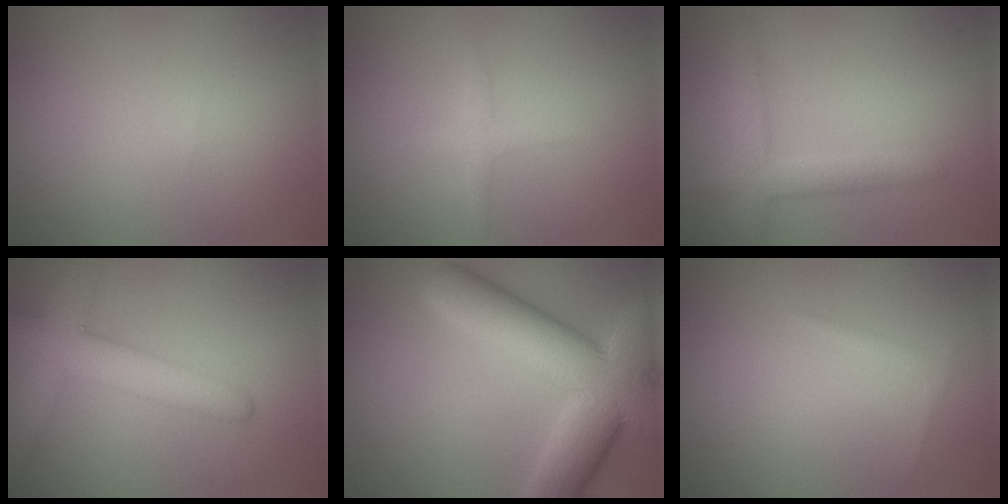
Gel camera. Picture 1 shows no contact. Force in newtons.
{"total": 1.4, "press": 1.4, "slide": 0.0}
{"total": 2.7, "press": 2.7, "slide": 0.2}
{"total": 5.3, "press": 5.3, "slide": 0.3}
{"total": 10.9, "press": 10.9, "slide": 0.8}
{"total": 0.6, "press": 0.6, "slide": 0.0}